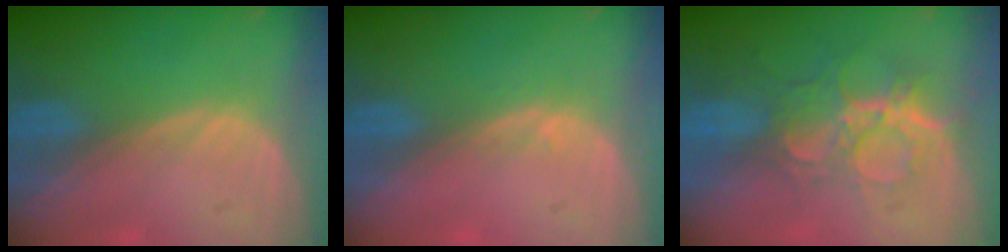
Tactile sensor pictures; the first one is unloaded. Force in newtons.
{"total": 0.8, "press": 0.6, "slide": 0.6}
{"total": 9.4, "press": 8.0, "slide": 5.0}